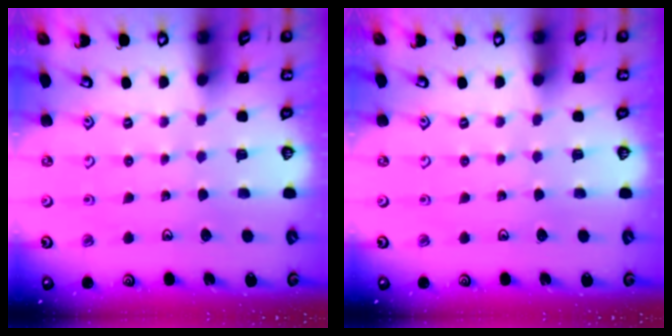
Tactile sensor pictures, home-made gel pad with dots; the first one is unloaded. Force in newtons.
{"total": 0.0}